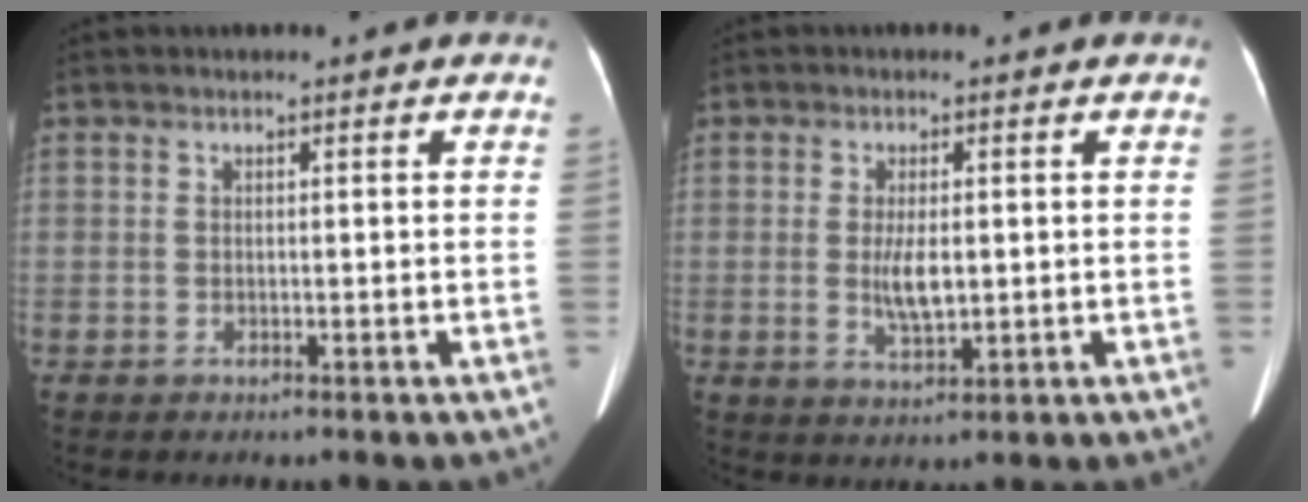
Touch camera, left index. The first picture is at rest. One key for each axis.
{"total": 4.1, "fx": -0.1, "fy": 1.3, "fz": 3.9, "tx": -0.080, "ty": -0.008, "tz": 0.001}